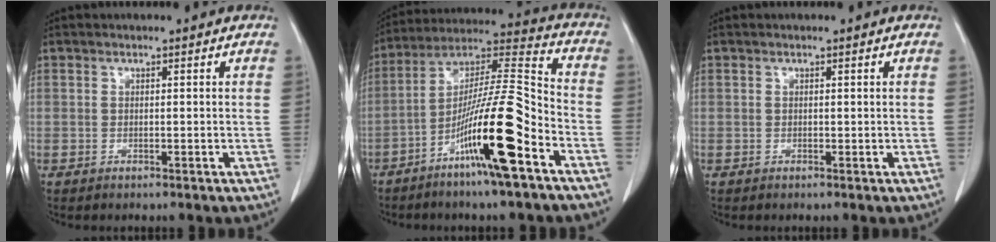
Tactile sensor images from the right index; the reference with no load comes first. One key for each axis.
{"total": 16.7, "fx": -7.8, "fy": 0.3, "fz": 14.7, "tx": -0.268, "ty": -0.009, "tz": -0.143}
{"total": 0.0}